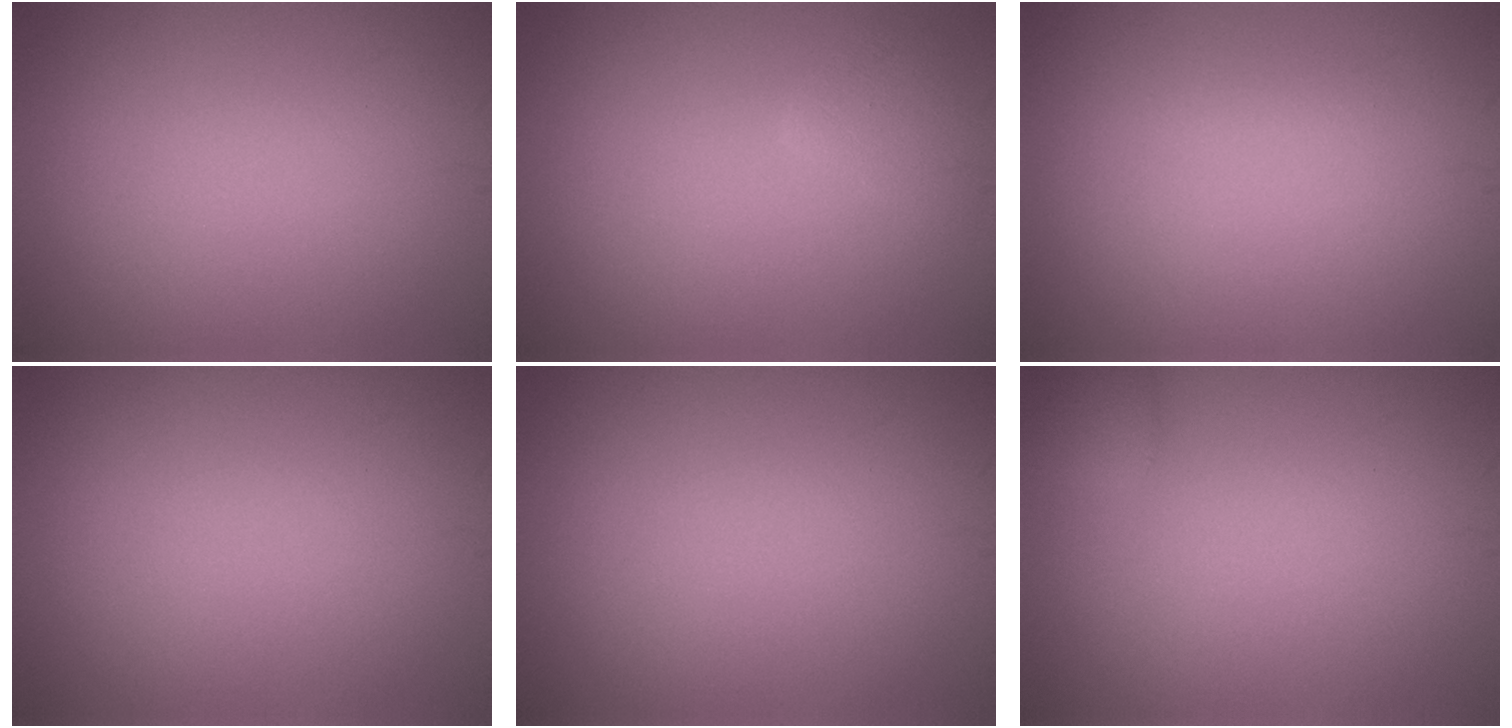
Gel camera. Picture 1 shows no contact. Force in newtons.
{"total": 1.5, "press": 1.5, "slide": 0.1}
{"total": 0.6, "press": 0.6, "slide": 0.0}
{"total": 0.0}
{"total": 0.0}
{"total": 1.3, "press": 1.3, "slide": 0.1}